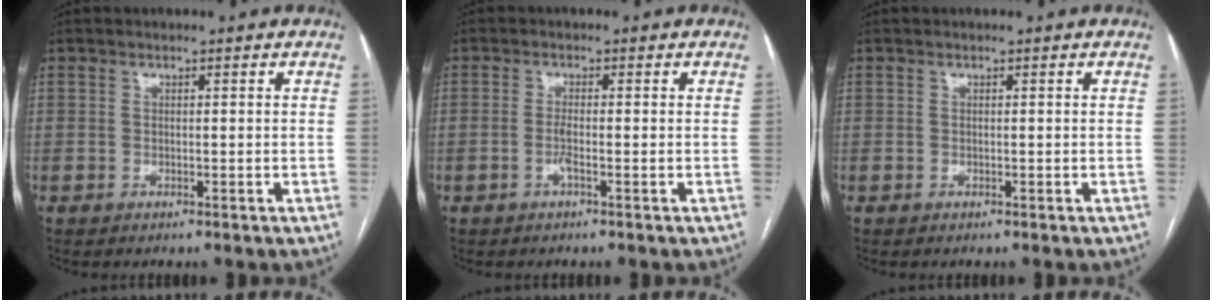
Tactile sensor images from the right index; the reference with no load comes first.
{"total": 1.7, "force": [-0.6, 0.0, 1.5], "torque": [-0.033, -0.002, -0.015]}
{"total": 0.0}